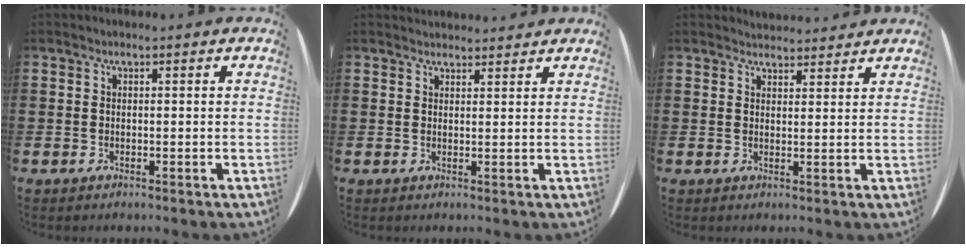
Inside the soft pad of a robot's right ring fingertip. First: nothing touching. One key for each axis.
{"total": 1.6, "fx": 1.5, "fy": 0.1, "fz": -0.3, "tx": 0.003, "ty": -0.001, "tz": 0.030}
{"total": 2.2, "fx": 2.2, "fy": 0.2, "fz": -0.4, "tx": 0.002, "ty": -0.006, "tz": 0.042}